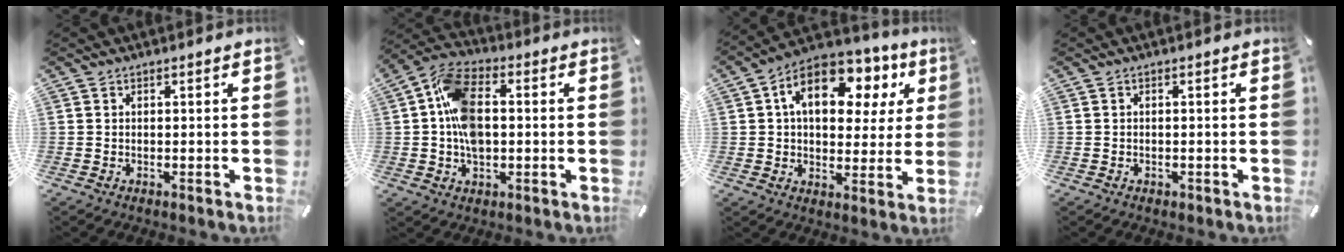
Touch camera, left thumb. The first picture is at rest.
{"total": 11.8, "force": [0.1, 7.6, 9.0], "torque": [-0.185, 0.012, 0.002]}
{"total": 16.9, "force": [7.2, 10.6, 11.0], "torque": [-0.173, -0.020, 0.121]}
{"total": 0.7, "force": [-0.3, 0.5, 0.3], "torque": [-0.005, 0.002, -0.007]}